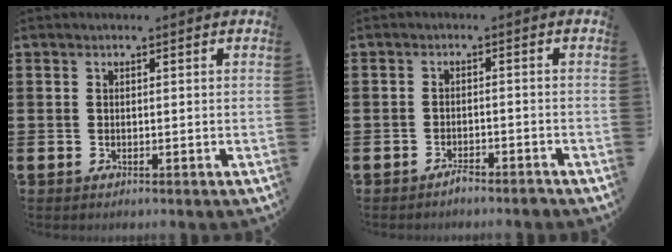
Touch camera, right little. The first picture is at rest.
{"total": 1.6, "force": [-1.5, 0.2, 0.5], "torque": [-0.012, 0.002, -0.030]}